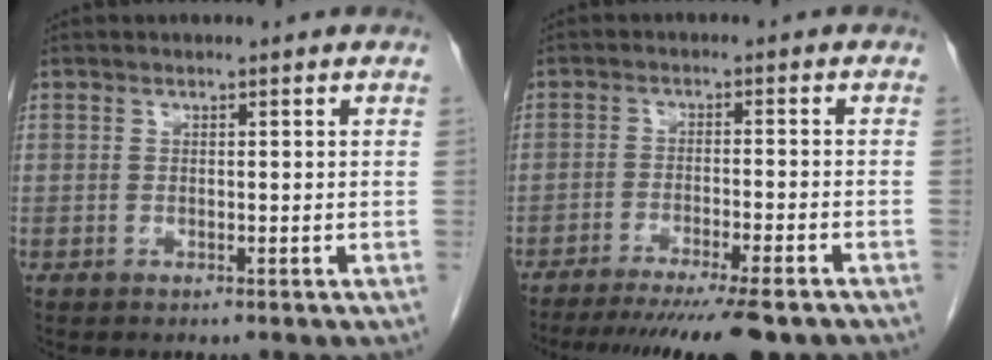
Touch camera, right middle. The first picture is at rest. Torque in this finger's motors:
{"motor_torque": [1.11, -1.03, 0.18, 0.06]}